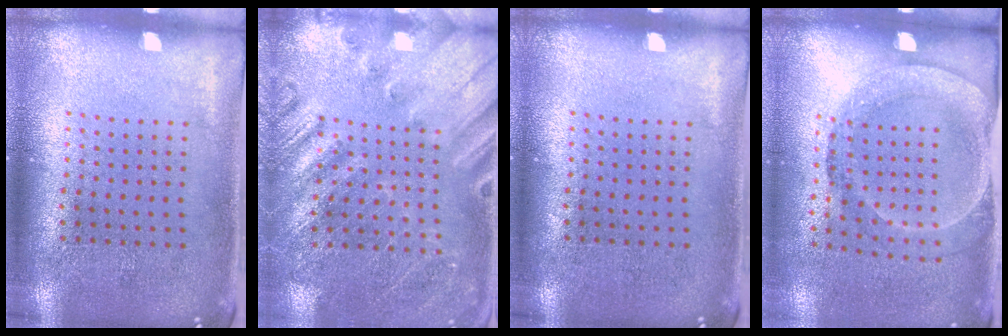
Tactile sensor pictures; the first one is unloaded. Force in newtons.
{"total": 2.4, "press": 2.4, "slide": 0.5}
{"total": 0.0}
{"total": 1.7, "press": 1.2, "slide": 1.2}